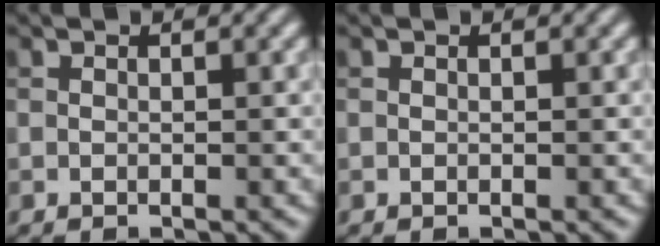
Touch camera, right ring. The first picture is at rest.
{"total": 0.0}